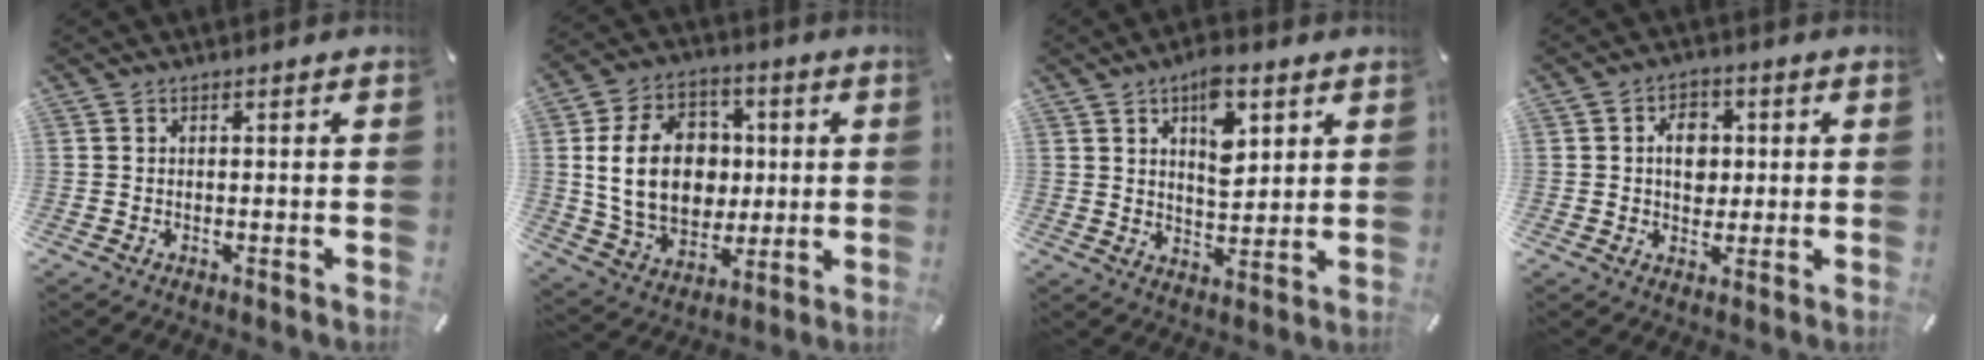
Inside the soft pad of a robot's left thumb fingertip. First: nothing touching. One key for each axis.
{"total": 18.5, "fx": 1.4, "fy": 14.3, "fz": 11.7, "tx": -0.227, "ty": 0.007, "tz": 0.027}
{"total": 9.9, "fx": 4.9, "fy": 5.2, "fz": 6.9, "tx": -0.090, "ty": -0.022, "tz": 0.079}
{"total": 7.0, "fx": 0.7, "fy": 5.4, "fz": 4.3, "tx": -0.060, "ty": 0.002, "tz": 0.007}